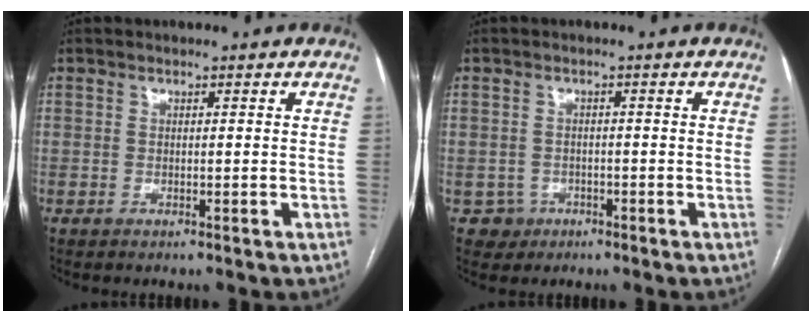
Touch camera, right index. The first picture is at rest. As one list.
[{"total": 3.1, "force": [-1.2, 2.9, -0.3], "torque": [0.016, 0.015, -0.016]}]